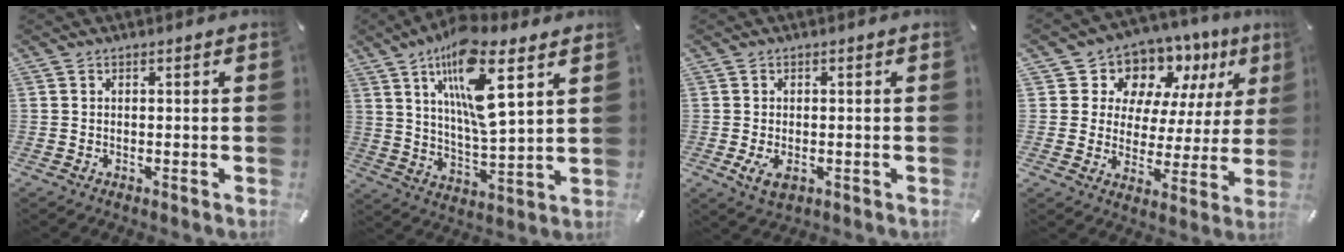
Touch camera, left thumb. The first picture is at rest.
{"total": 15.5, "force": [8.7, 4.0, 12.2], "torque": [-0.235, -0.038, 0.140]}
{"total": 3.4, "force": [-0.9, 2.0, 2.5], "torque": [-0.055, -0.007, -0.021]}
{"total": 10.4, "force": [7.5, 7.0, 1.7], "torque": [-0.039, -0.070, 0.140]}